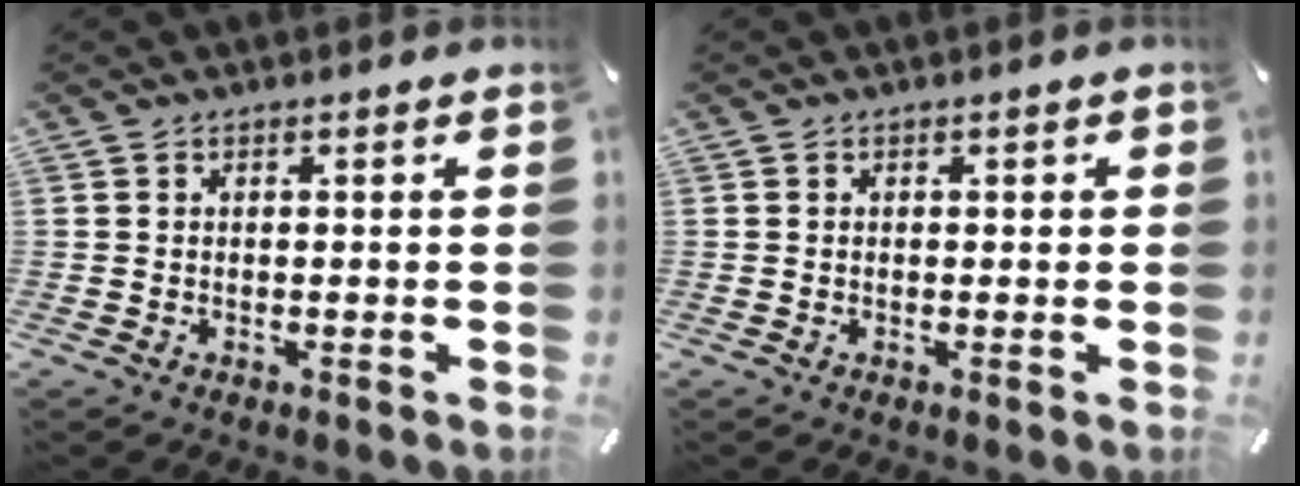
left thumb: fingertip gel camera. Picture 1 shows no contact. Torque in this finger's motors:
{"motor_torque": [-0.33, -0.30, -0.13, 0.30, -0.01]}